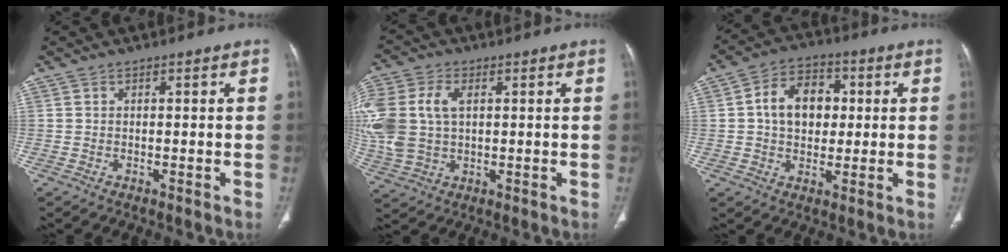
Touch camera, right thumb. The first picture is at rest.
{"total": 16.0, "force": [2.4, 10.9, 11.5], "torque": [-0.297, 0.006, 0.052]}
{"total": 10.7, "force": [1.4, 7.7, 7.2], "torque": [-0.091, 0.013, 0.017]}